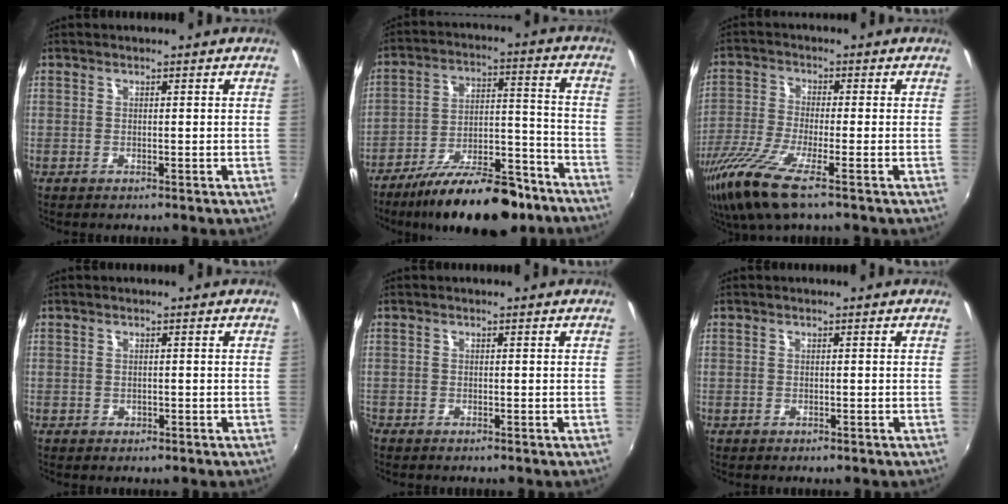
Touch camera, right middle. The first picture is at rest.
{"total": 20.4, "force": [-15.3, 7.0, 11.5], "torque": [-0.192, -0.005, -0.227]}
{"total": 11.5, "force": [-7.4, 1.3, 8.7], "torque": [-0.199, -0.039, -0.145]}
{"total": 0.8, "force": [-0.4, 0.7, 0.2], "torque": [-0.003, -0.001, -0.003]}
{"total": 0.8, "force": [-0.8, 0.2, 0.1], "torque": [-0.005, -0.005, -0.018]}
{"total": 0.5, "force": [-0.4, 0.3, 0.2], "torque": [-0.005, -0.002, -0.006]}